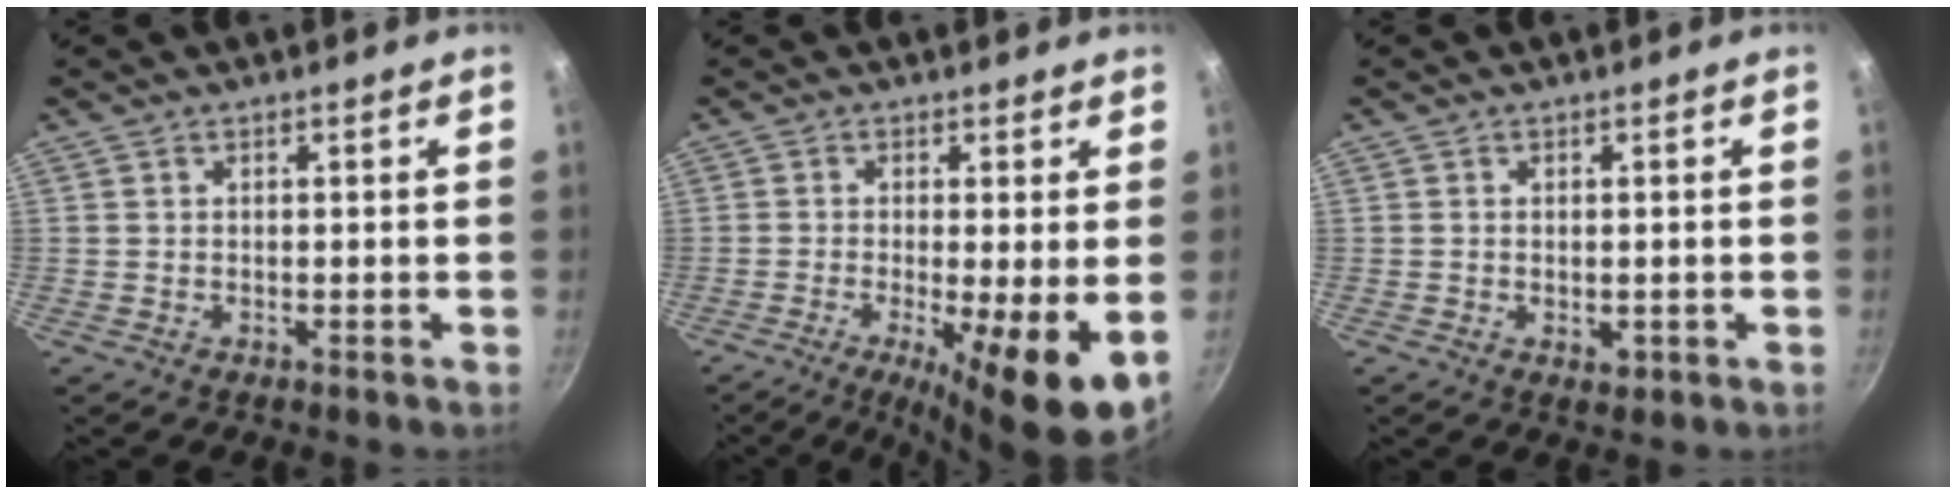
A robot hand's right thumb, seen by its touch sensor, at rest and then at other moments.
{"total": 10.3, "force": [-2.2, 1.8, 9.9], "torque": [-0.163, -0.012, -0.032]}
{"total": 1.9, "force": [-0.4, 1.2, 1.5], "torque": [-0.020, -0.005, -0.004]}